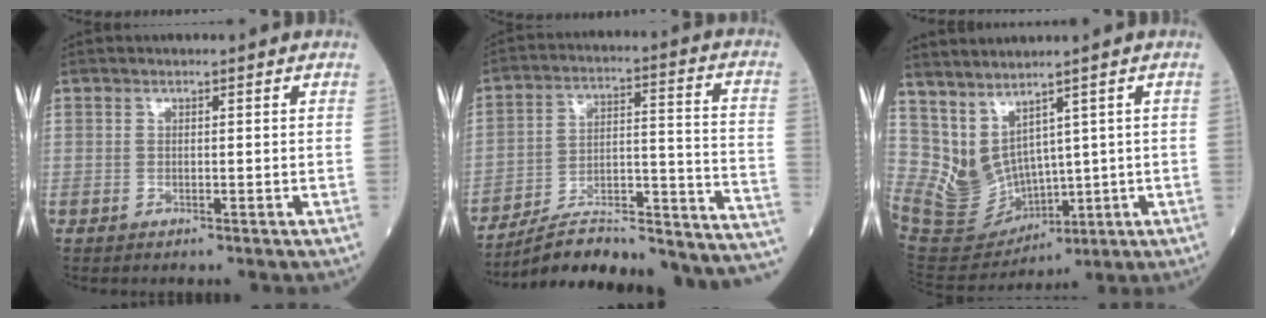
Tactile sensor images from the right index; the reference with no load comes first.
{"total": 24.7, "force": [-21.2, 4.2, 12.0], "torque": [-0.111, 0.038, -0.300]}
{"total": 9.1, "force": [4.4, 6.1, 5.2], "torque": [-0.115, 0.003, 0.124]}